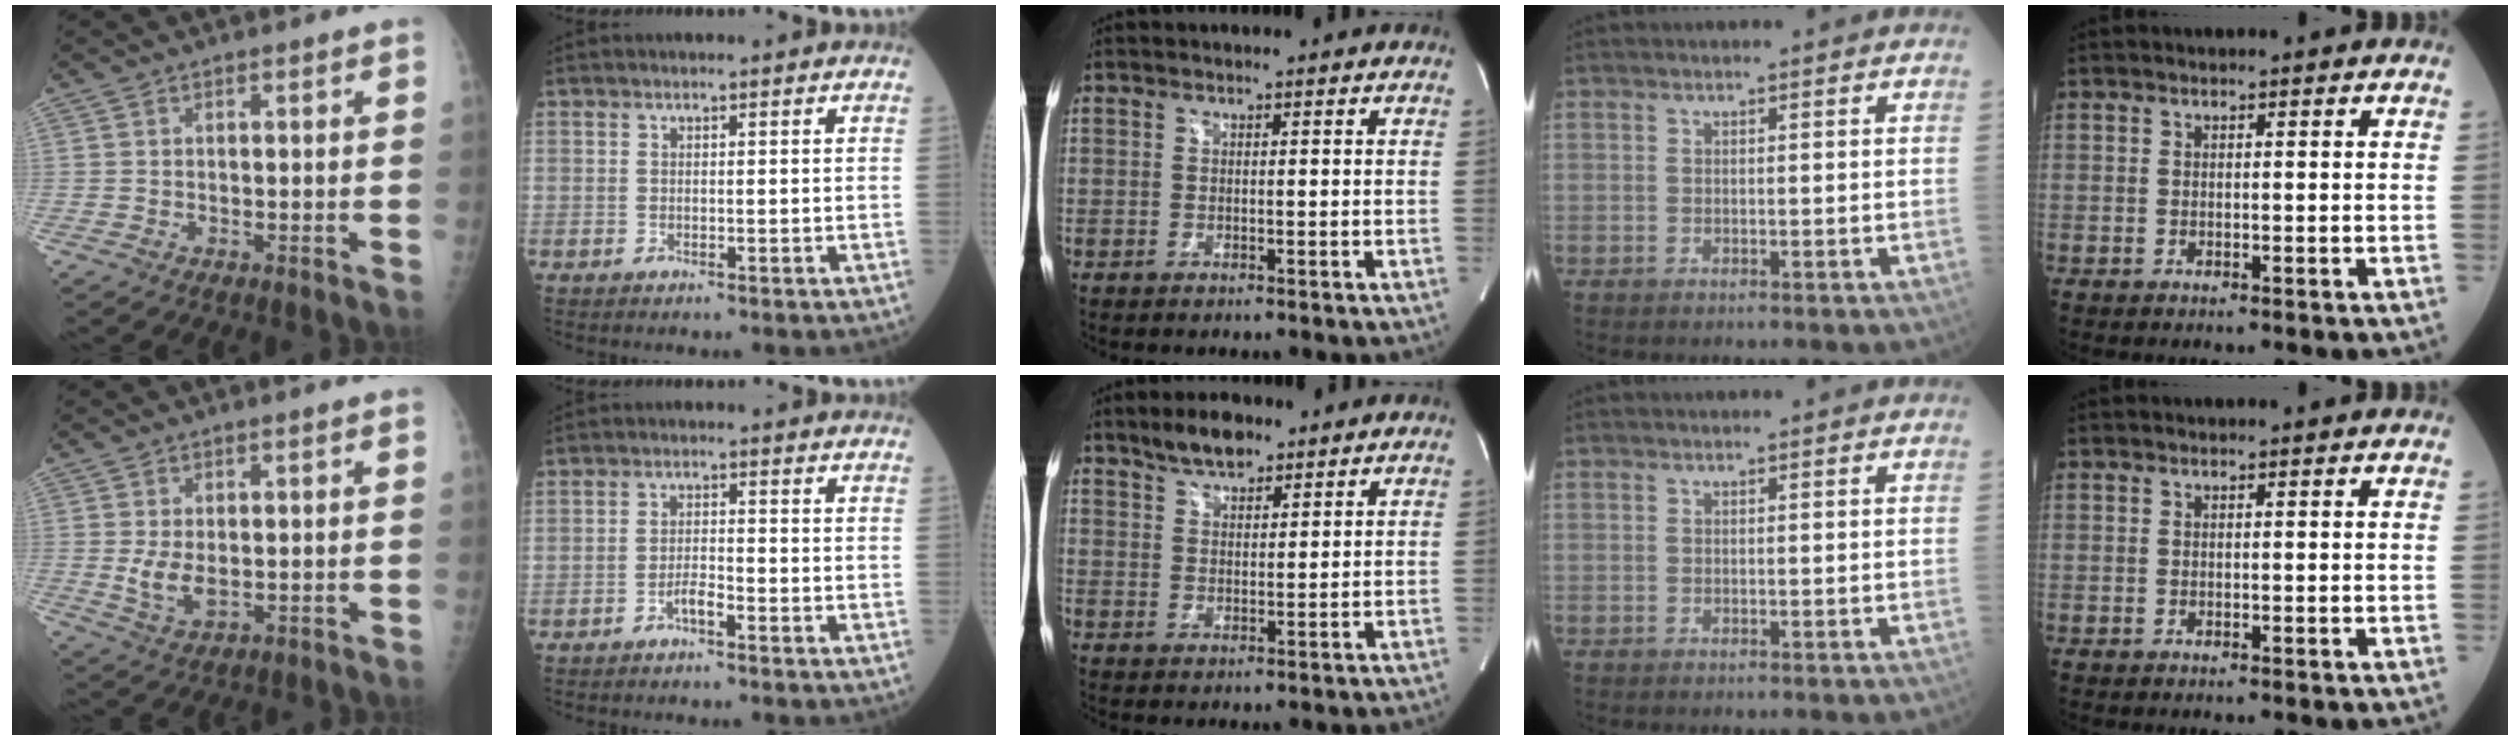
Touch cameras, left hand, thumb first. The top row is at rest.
{"thumb": {"total": 5.1, "force": [-0.2, 3.0, 4.1], "torque": [-0.070, -0.010, 0.005]}, "index": {"total": 2.1, "force": [-1.6, 0.2, 1.3], "torque": [-0.023, 0.000, -0.032]}, "middle": {"total": 5.5, "force": [4.3, 2.1, 2.7], "torque": [-0.052, 0.005, 0.078]}}